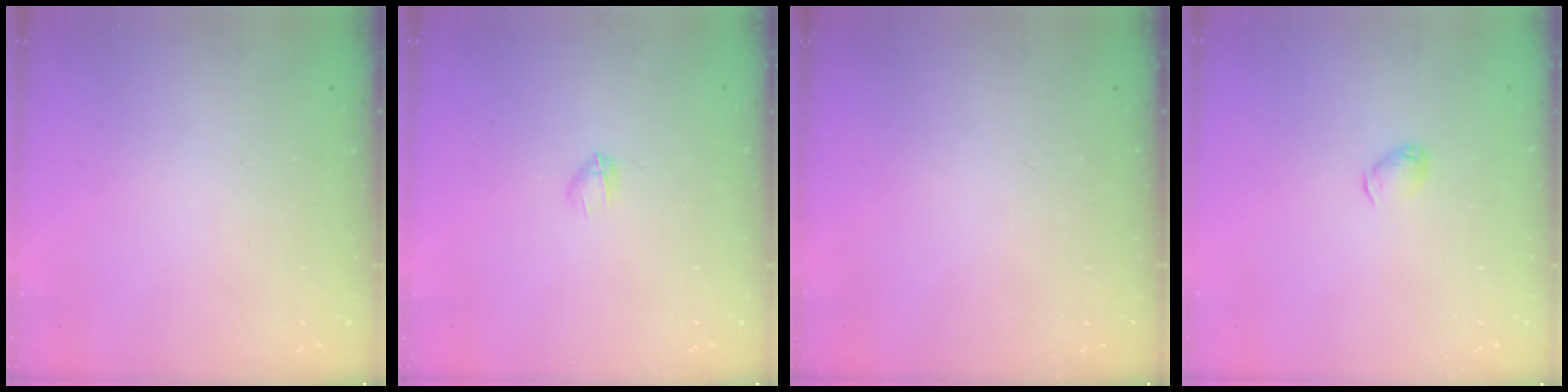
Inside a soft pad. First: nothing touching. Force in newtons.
{"total": 2.8, "press": 2.7, "slide": 0.7}
{"total": 0.0}
{"total": 3.7, "press": 3.7, "slide": 0.5}